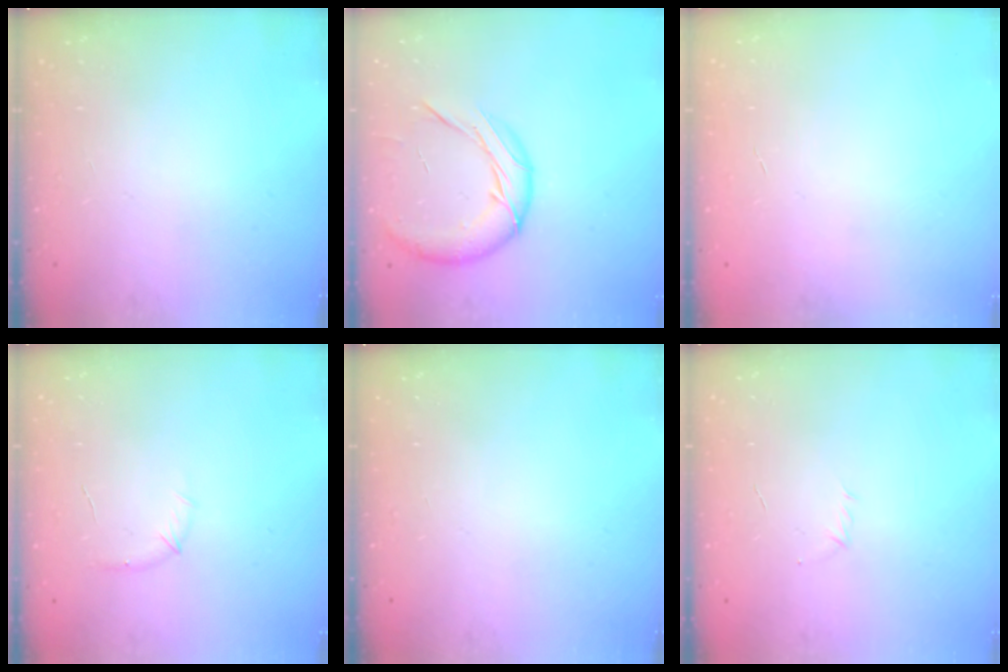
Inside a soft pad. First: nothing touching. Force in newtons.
{"total": 13.1, "press": 13.0, "slide": 1.8}
{"total": 0.0}
{"total": 5.5, "press": 5.3, "slide": 1.5}
{"total": 0.0}
{"total": 2.9, "press": 2.8, "slide": 0.7}